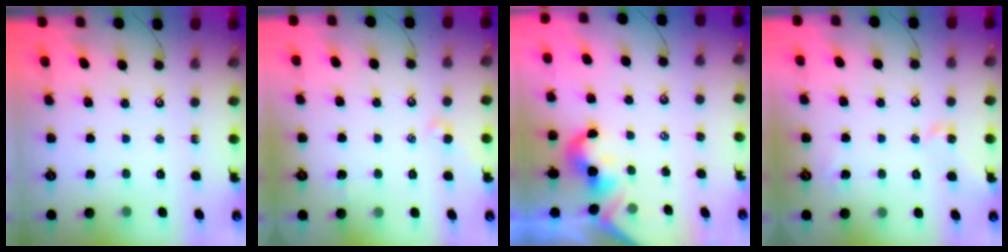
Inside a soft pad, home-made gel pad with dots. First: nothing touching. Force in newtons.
{"total": 1.9, "press": 1.8, "slide": 0.6}
{"total": 2.0, "press": 1.9, "slide": 0.6}
{"total": 2.4, "press": 2.3, "slide": 0.5}